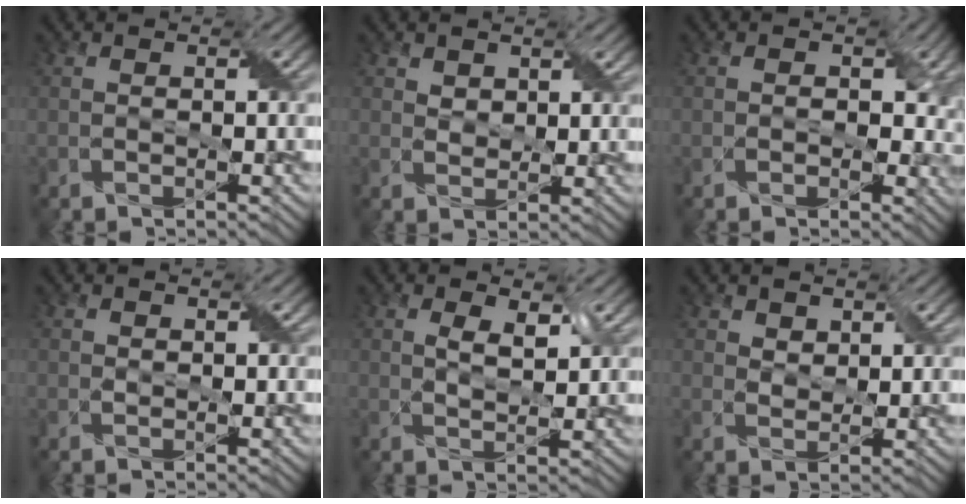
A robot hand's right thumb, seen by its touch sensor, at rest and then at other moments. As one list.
[{"total": 2.2, "force": [1.4, 1.5, 0.8], "torque": [-0.025, -0.001, 0.024]}, {"total": 4.3, "force": [-0.1, 3.1, 3.1], "torque": [-0.032, -0.010, 0.003]}, {"total": 0.9, "force": [0.6, 0.6, 0.3], "torque": [-0.010, -0.001, 0.012]}, {"total": 3.9, "force": [1.8, 1.8, 3.0], "torque": [-0.065, -0.004, 0.036]}, {"total": 2.6, "force": [1.8, 1.6, 1.0], "torque": [-0.028, -0.002, 0.032]}]